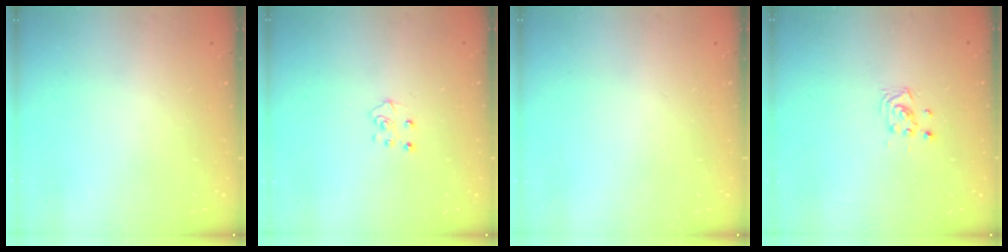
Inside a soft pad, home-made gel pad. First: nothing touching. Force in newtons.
{"total": 5.1, "press": 5.1, "slide": 0.4}
{"total": 0.0}
{"total": 3.6, "press": 3.6, "slide": 0.3}